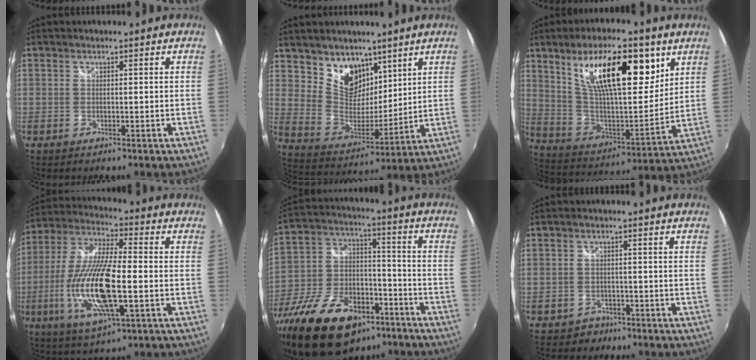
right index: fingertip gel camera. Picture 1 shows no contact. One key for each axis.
{"total": 11.7, "fx": 7.7, "fy": 7.6, "fz": 4.3, "tx": -0.076, "ty": -0.010, "tz": 0.152}
{"total": 22.2, "fx": 10.8, "fy": 8.1, "fz": 17.6, "tx": -0.296, "ty": 0.006, "tz": 0.193}
{"total": 18.9, "fx": -4.5, "fy": 5.4, "fz": 17.5, "tx": -0.356, "ty": -0.019, "tz": -0.083}
{"total": 24.6, "fx": -15.7, "fy": 13.0, "fz": 13.8, "tx": -0.284, "ty": -0.005, "tz": -0.247}
{"total": 3.7, "fx": -2.5, "fy": 2.7, "fz": 0.2, "tx": -0.014, "ty": 0.008, "tz": -0.037}